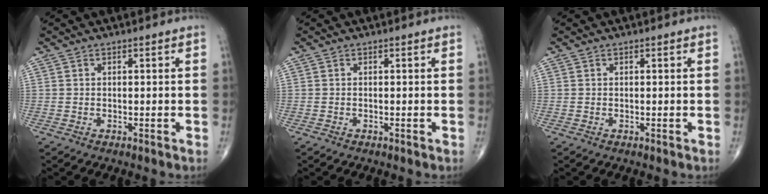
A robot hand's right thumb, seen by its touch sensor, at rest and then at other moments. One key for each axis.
{"total": 0.0}
{"total": 0.0}